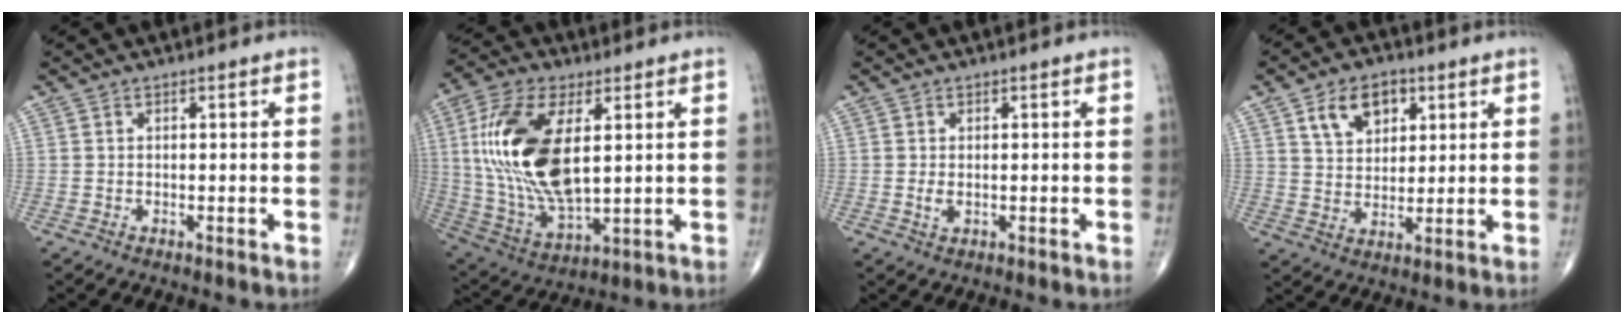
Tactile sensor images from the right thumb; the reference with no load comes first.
{"total": 21.0, "force": [3.9, 10.1, 18.0], "torque": [-0.368, -0.019, 0.078]}
{"total": 1.5, "force": [-0.1, 0.9, 1.2], "torque": [-0.025, -0.004, -0.001]}
{"total": 9.1, "force": [4.2, 6.0, 5.4], "torque": [-0.063, -0.015, 0.073]}